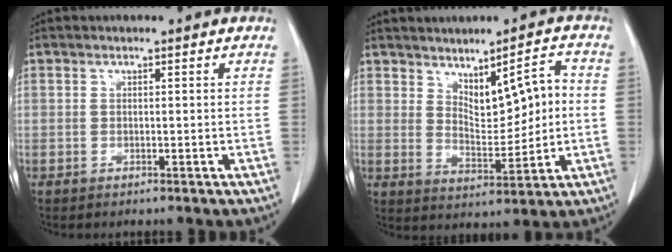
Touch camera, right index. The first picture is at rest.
{"total": 8.2, "force": [1.6, 3.1, 7.5], "torque": [-0.113, 0.011, 0.040]}